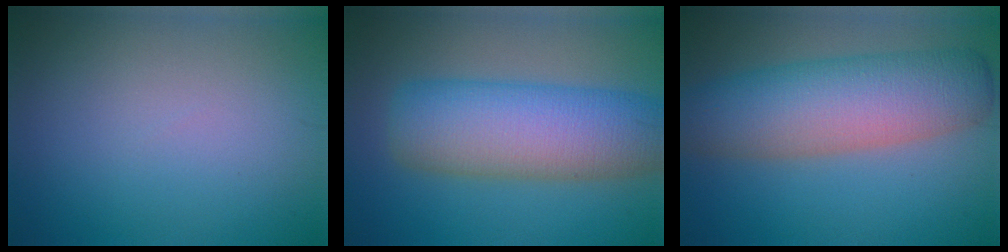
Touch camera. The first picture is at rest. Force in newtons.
{"total": 9.3, "press": 9.3, "slide": 0.6}
{"total": 8.9, "press": 8.9, "slide": 0.4}